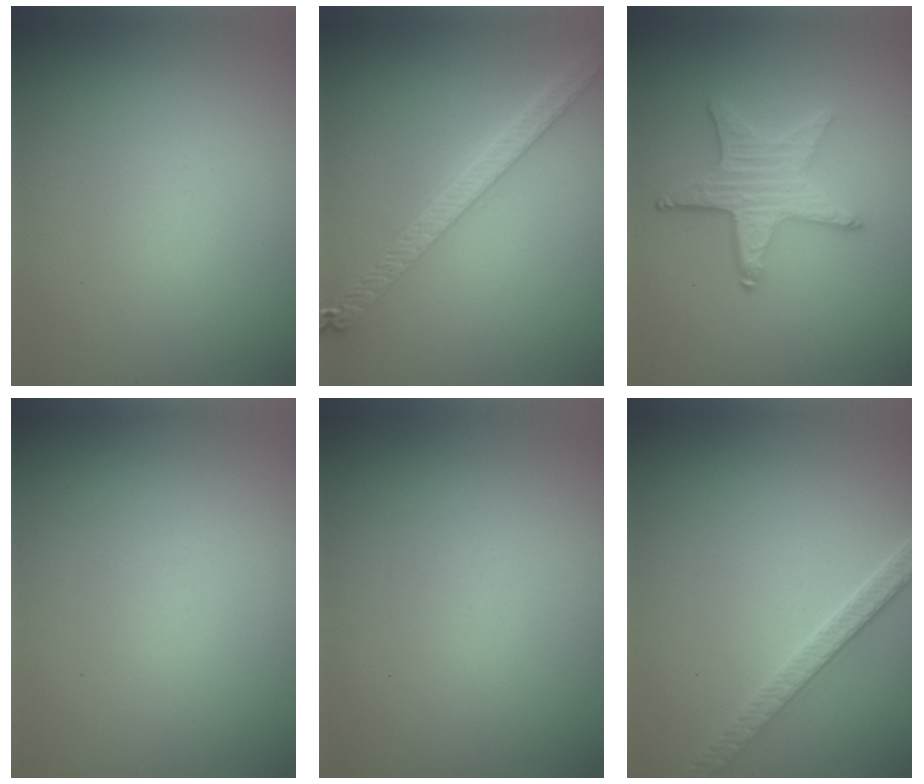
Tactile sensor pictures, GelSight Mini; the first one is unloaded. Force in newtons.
{"total": 4.2, "press": 3.4, "slide": 2.4}
{"total": 4.3, "press": 3.7, "slide": 2.3}
{"total": 0.0}
{"total": 0.0}
{"total": 2.8, "press": 2.8, "slide": 0.6}